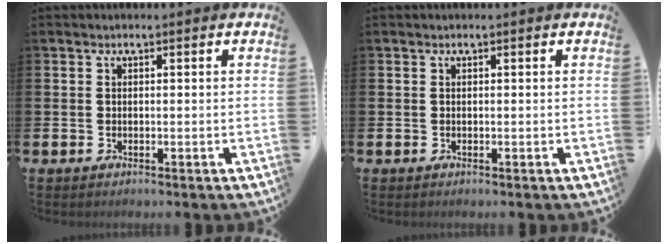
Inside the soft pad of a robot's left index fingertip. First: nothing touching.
{"total": 0.0}